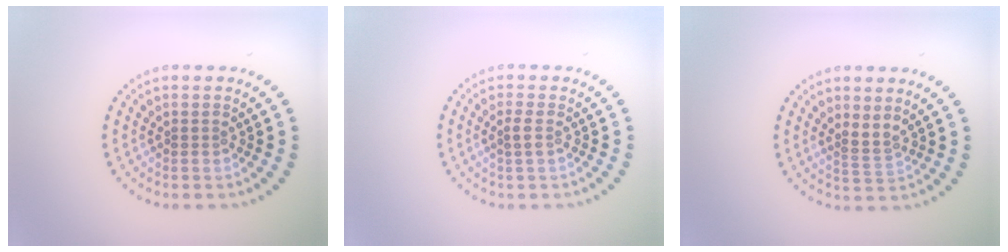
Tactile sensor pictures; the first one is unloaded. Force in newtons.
{"total": 1.0, "press": 1.0, "slide": 0.4}
{"total": 1.6, "press": 1.0, "slide": 1.2}